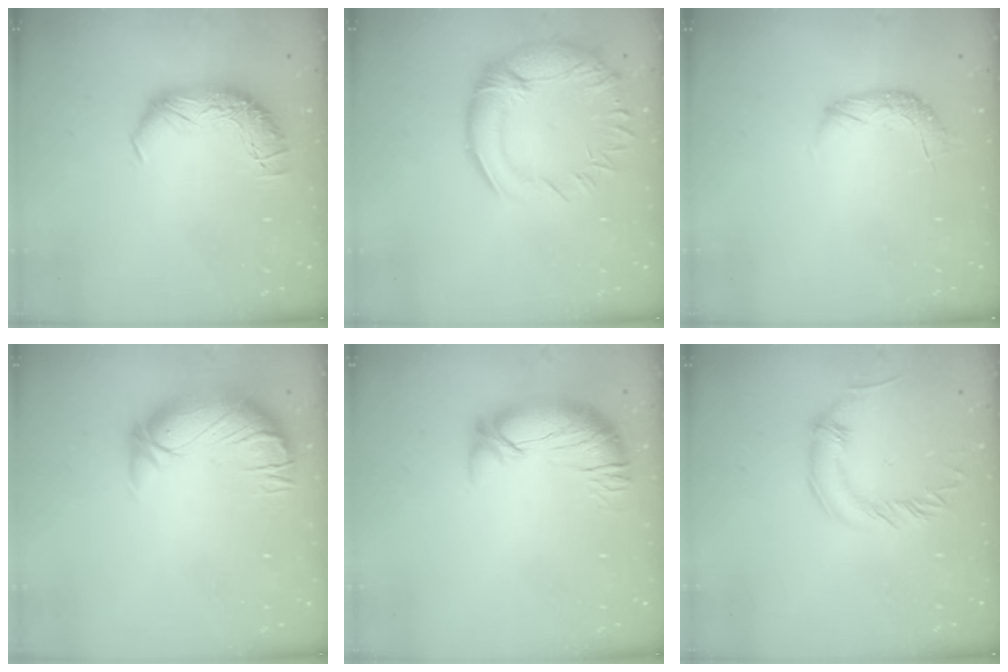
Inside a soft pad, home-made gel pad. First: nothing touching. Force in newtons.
{"total": 5.1, "press": 3.6, "slide": 3.6}
{"total": 4.9, "press": 4.8, "slide": 1.0}
{"total": 2.9, "press": 0.4, "slide": 2.9}
{"total": 3.3, "press": 2.3, "slide": 2.4}
{"total": 0.8, "press": 0.8, "slide": 0.0}